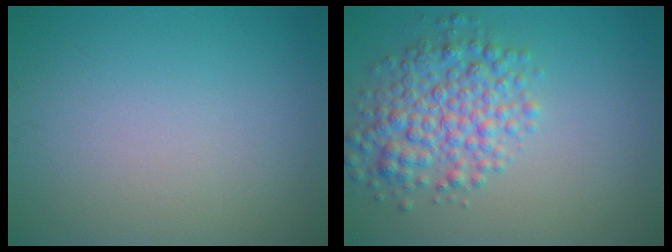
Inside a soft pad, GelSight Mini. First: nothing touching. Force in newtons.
{"total": 5.1, "press": 5.1, "slide": 0.1}